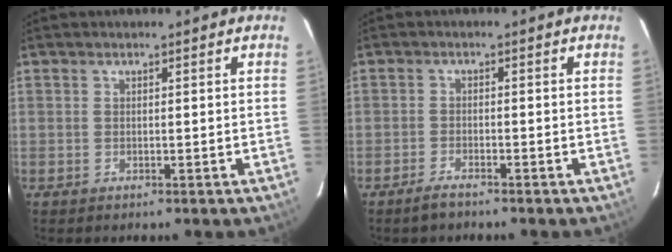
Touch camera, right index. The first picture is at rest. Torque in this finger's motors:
{"motor_torque": [-0.02, 0.06, 0.07, 0.02]}